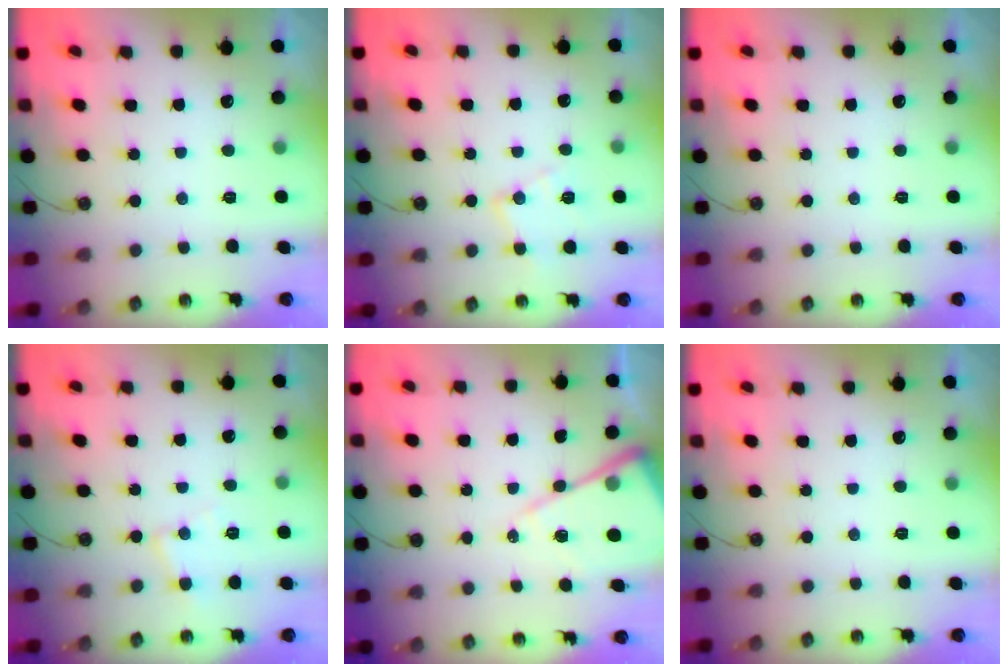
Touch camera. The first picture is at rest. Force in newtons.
{"total": 11.2, "press": 11.2, "slide": 0.7}
{"total": 0.0}
{"total": 6.9, "press": 6.9, "slide": 0.4}
{"total": 14.5, "press": 14.4, "slide": 1.4}
{"total": 0.0}